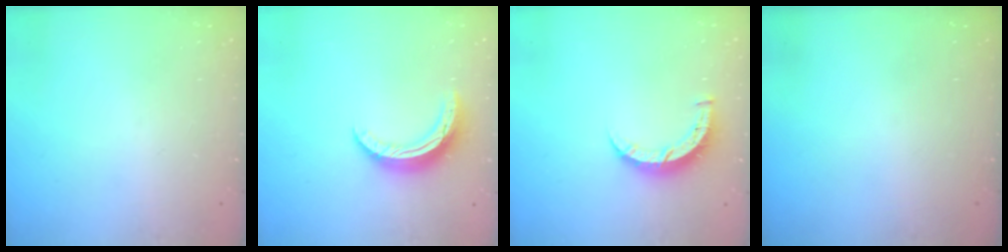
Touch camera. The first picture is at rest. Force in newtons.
{"total": 10.7, "press": 10.7, "slide": 0.2}
{"total": 6.7, "press": 6.7, "slide": 0.6}
{"total": 0.0}